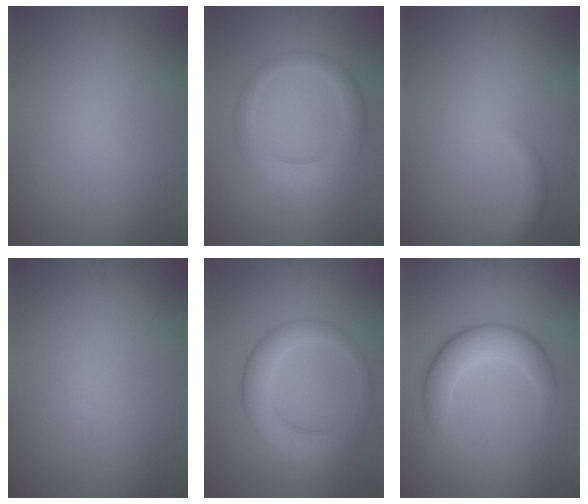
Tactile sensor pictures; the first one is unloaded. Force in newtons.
{"total": 4.1, "press": 4.1, "slide": 0.2}
{"total": 2.0, "press": 1.9, "slide": 0.1}
{"total": 0.0}
{"total": 4.3, "press": 4.3, "slide": 0.4}
{"total": 5.0, "press": 5.0, "slide": 0.3}